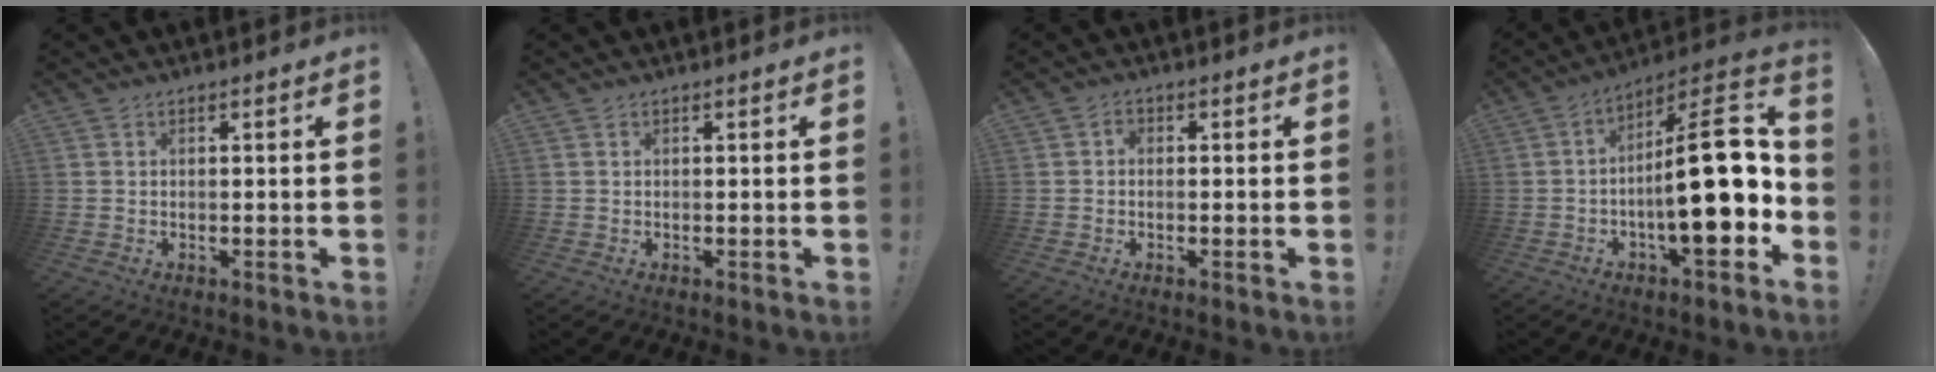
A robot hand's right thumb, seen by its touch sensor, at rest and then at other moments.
{"total": 0.0}
{"total": 1.3, "force": [-0.4, 1.0, 0.7], "torque": [-0.016, 0.008, -0.009]}
{"total": 22.9, "force": [-2.6, 7.3, 21.6], "torque": [-0.337, 0.015, -0.041]}